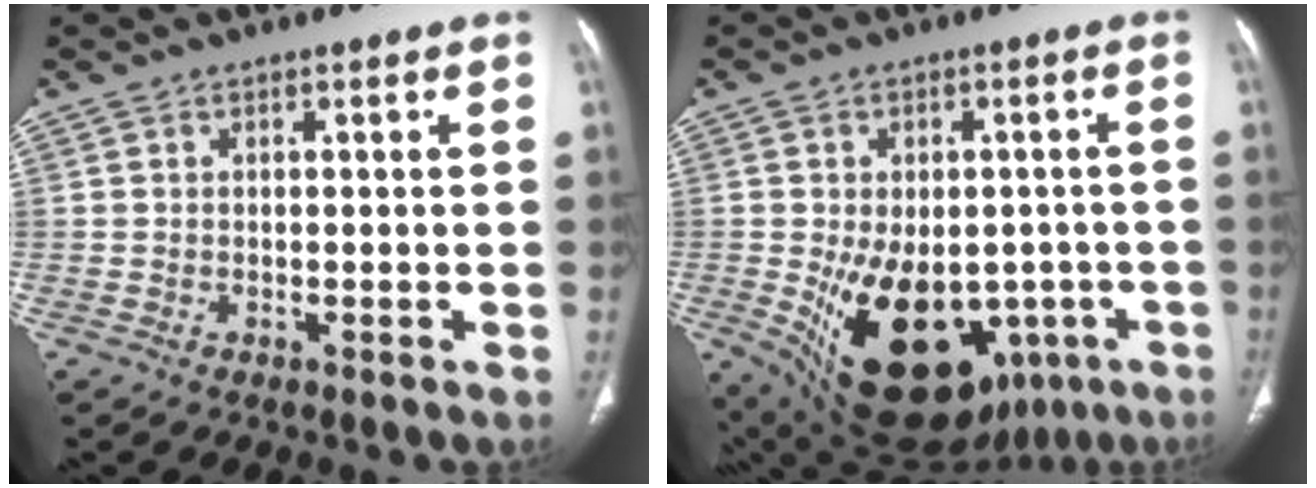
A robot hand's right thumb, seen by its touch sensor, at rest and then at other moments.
{"total": 22.5, "force": [-7.0, 14.3, 15.9], "torque": [-0.230, -0.002, -0.066]}